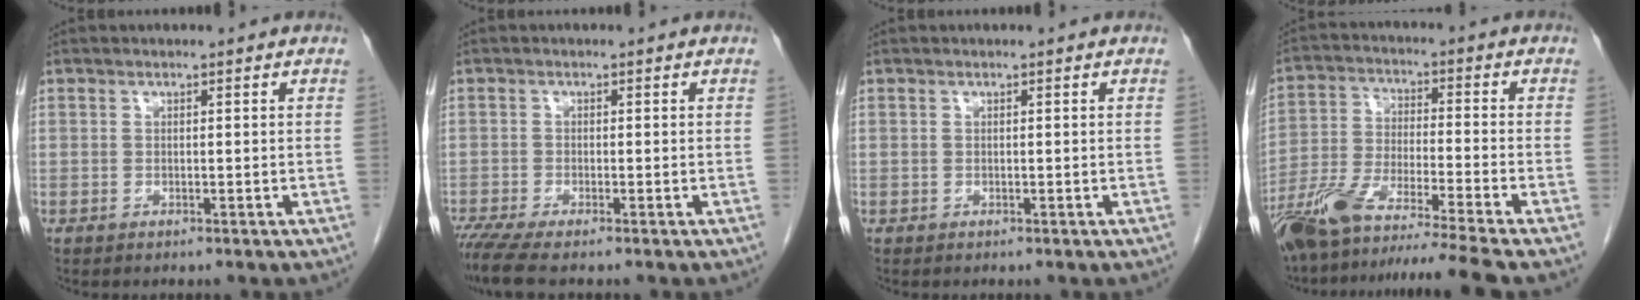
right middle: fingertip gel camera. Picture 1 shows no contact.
{"total": 4.4, "force": [-3.5, 0.0, 2.6], "torque": [-0.048, -0.013, -0.067]}
{"total": 0.0}
{"total": 15.5, "force": [-13.2, -2.3, 7.7], "torque": [-0.146, -0.030, -0.230]}